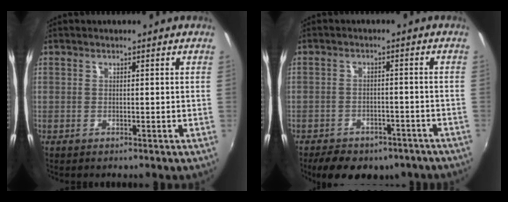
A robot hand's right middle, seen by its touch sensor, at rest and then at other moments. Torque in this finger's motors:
{"motor_torque": [1.09, -1.05, 0.14, 0.06]}